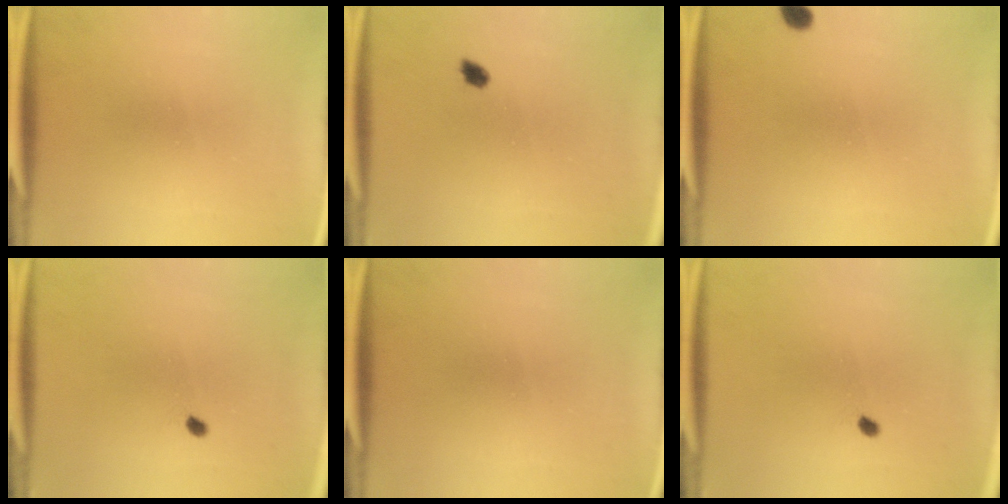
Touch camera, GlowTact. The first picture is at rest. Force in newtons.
{"total": 1.5}
{"total": 1.7}
{"total": 0.8}
{"total": 0.0}
{"total": 0.8}